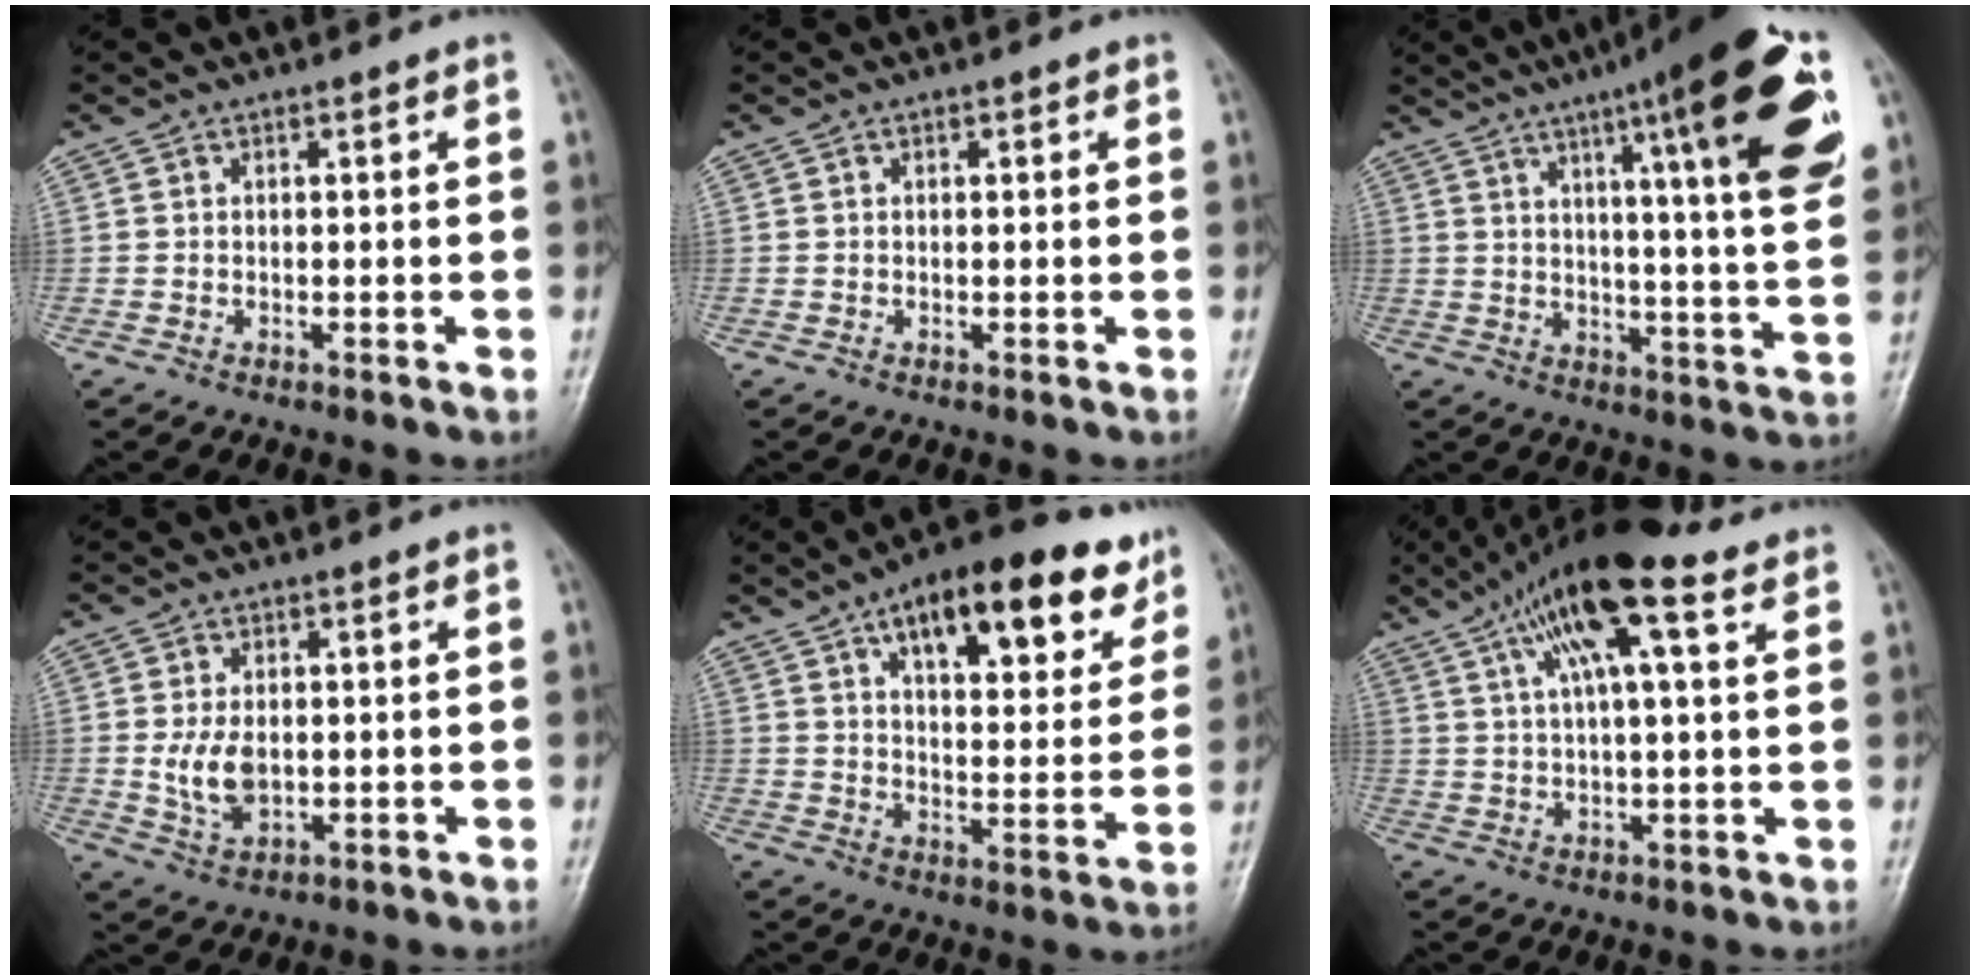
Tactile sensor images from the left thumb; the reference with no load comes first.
{"total": 1.3, "force": [0.5, 0.6, 1.0], "torque": [-0.010, 0.002, 0.005]}
{"total": 23.5, "force": [10.7, 3.5, 20.7], "torque": [-0.280, -0.019, 0.147]}
{"total": 6.0, "force": [-0.1, 3.7, 4.7], "torque": [-0.087, -0.007, 0.006]}
{"total": 21.5, "force": [12.2, 8.9, 15.3], "torque": [-0.182, -0.028, 0.180]}
{"total": 15.2, "force": [7.9, 3.9, 12.4], "torque": [-0.208, 0.012, 0.133]}